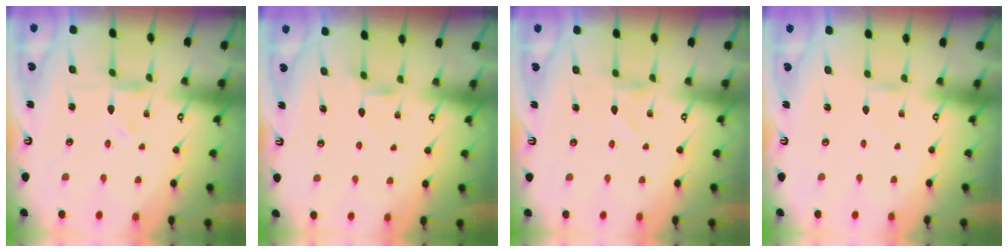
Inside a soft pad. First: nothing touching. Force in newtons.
{"total": 2.8, "press": 2.7, "slide": 0.5}
{"total": 1.6, "press": 1.6, "slide": 0.2}
{"total": 0.0}